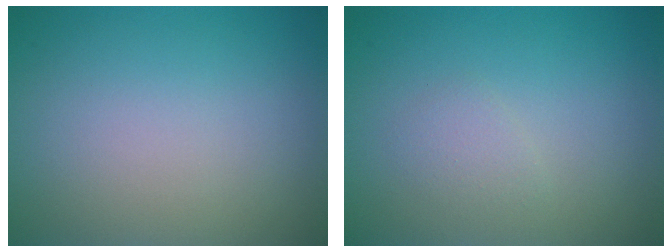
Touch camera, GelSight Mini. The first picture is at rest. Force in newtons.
{"total": 1.1, "press": 1.1, "slide": 0.0}